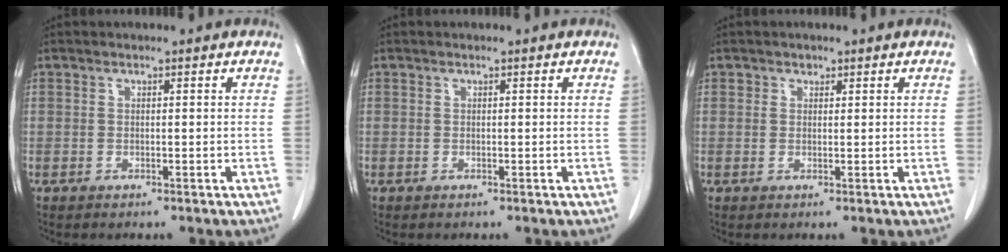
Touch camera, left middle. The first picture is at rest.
{"total": 0.0}
{"total": 0.9, "force": [0.5, 0.7, 0.1], "torque": [0.005, -0.003, 0.005]}